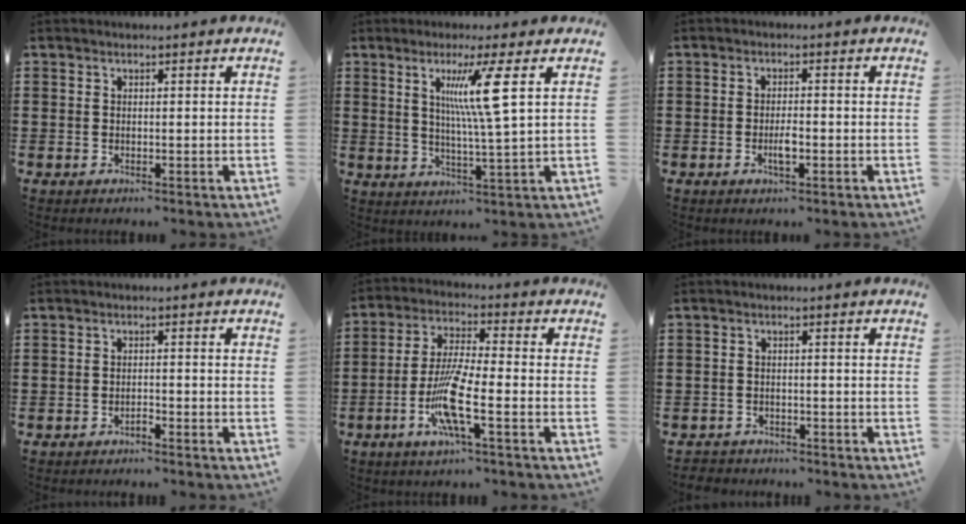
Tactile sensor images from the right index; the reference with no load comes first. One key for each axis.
{"total": 8.6, "fx": 3.0, "fy": -0.5, "fz": 8.0, "tx": -0.162, "ty": -0.004, "tz": 0.043}
{"total": 2.7, "fx": -0.9, "fy": 0.7, "fz": 2.4, "tx": -0.051, "ty": -0.001, "tz": -0.019}
{"total": 1.2, "fx": -1.1, "fy": 0.1, "fz": 0.4, "tx": -0.010, "ty": 0.000, "tz": -0.022}
{"total": 9.6, "fx": -3.5, "fy": 1.4, "fz": 8.9, "tx": -0.189, "ty": -0.015, "tz": -0.070}
{"total": 1.5, "fx": -1.4, "fy": 0.4, "fz": -0.2, "tx": -0.002, "ty": 0.004, "tz": -0.033}